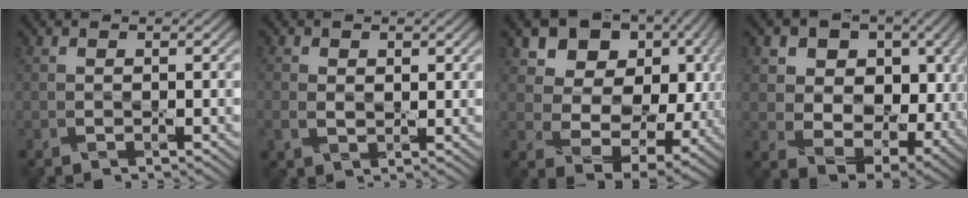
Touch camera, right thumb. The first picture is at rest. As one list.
[{"total": 3.0, "force": [0.5, 2.1, 2.0], "torque": [-0.050, -0.005, 0.012]}, {"total": 13.6, "force": [4.9, 9.6, 8.4], "torque": [-0.154, 0.003, 0.095]}, {"total": 14.6, "force": [2.6, 10.7, 9.7], "torque": [-0.171, -0.016, 0.061]}]